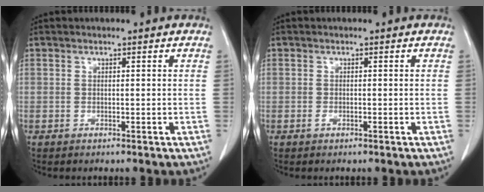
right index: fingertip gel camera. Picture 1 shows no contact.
{"total": 0.5, "force": [-0.3, 0.2, 0.3], "torque": [-0.010, 0.000, -0.003]}